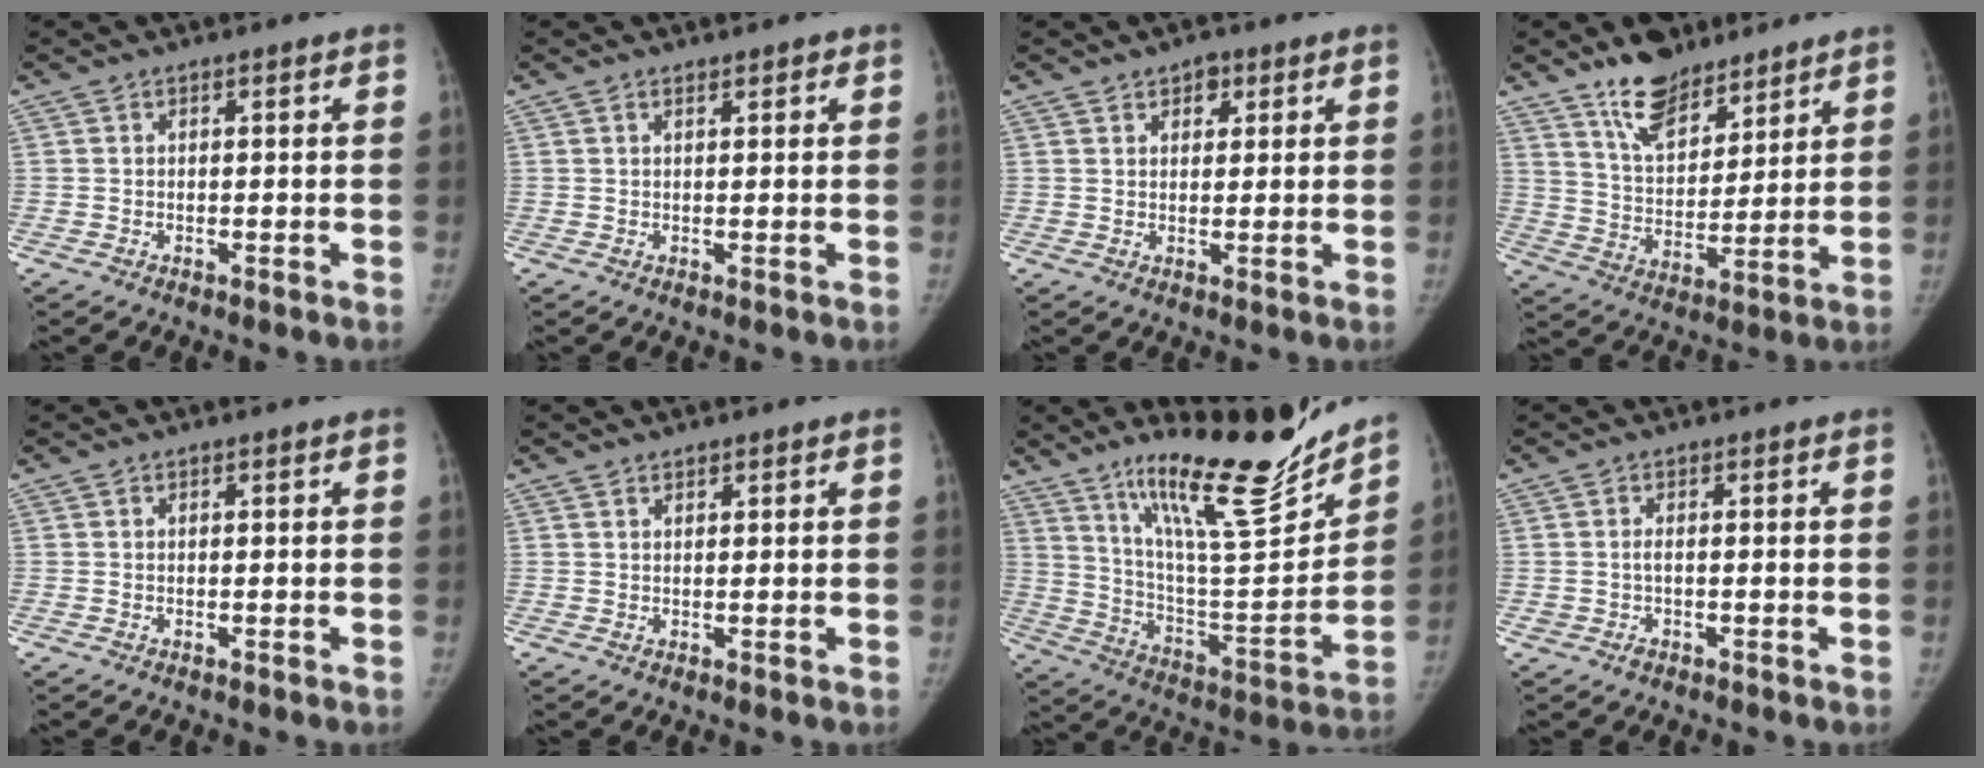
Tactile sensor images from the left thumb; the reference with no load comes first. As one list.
[{"total": 1.1, "force": [0.8, 0.5, 0.6], "torque": [-0.008, -0.003, 0.011]}, {"total": 3.0, "force": [1.7, 1.9, 1.5], "torque": [-0.005, -0.008, 0.026]}, {"total": 12.9, "force": [9.6, 5.8, 6.3], "torque": [-0.076, -0.063, 0.174]}, {"total": 0.0}, {"total": 0.9, "force": [0.8, 0.3, 0.2], "torque": [-0.001, -0.006, 0.013]}, {"total": 22.9, "force": [17.7, 4.4, 13.8], "torque": [-0.183, -0.114, 0.295]}, {"total": 1.3, "force": [-0.3, 0.9, 0.9], "torque": [-0.016, 0.001, -0.004]}]